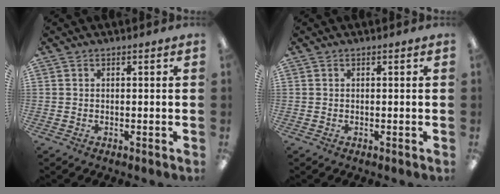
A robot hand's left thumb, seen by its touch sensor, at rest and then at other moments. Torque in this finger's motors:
{"motor_torque": [-0.03, 0.05, -0.18, 0.07, 0.00]}